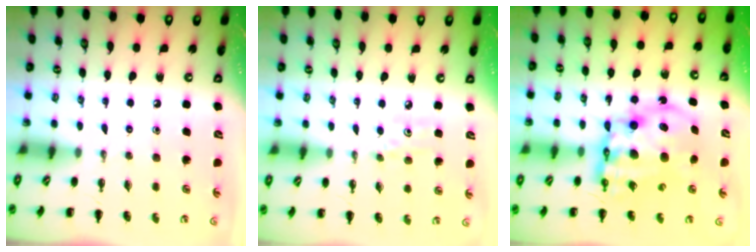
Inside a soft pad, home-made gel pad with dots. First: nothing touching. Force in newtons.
{"total": 3.0, "press": 2.8, "slide": 1.1}
{"total": 13.8, "press": 13.4, "slide": 3.4}